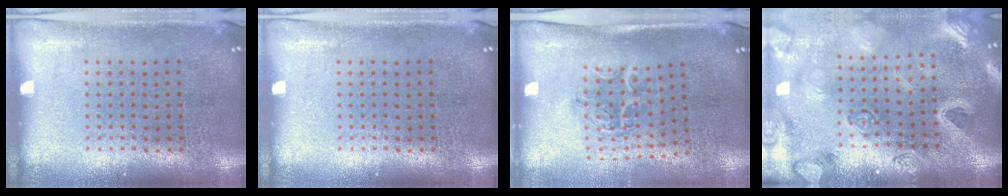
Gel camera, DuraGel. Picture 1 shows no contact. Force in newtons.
{"total": 0.0}
{"total": 1.1, "press": 1.1, "slide": 0.1}
{"total": 3.7, "press": 3.1, "slide": 2.0}